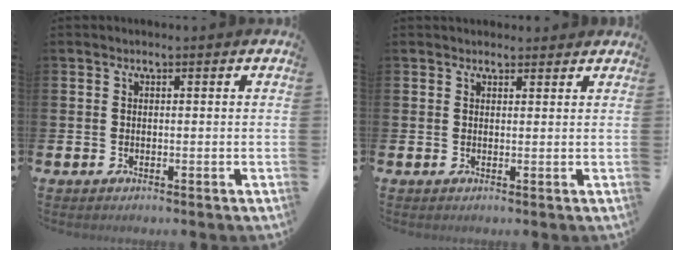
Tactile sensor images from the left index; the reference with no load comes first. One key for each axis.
{"total": 1.6, "fx": 1.4, "fy": 0.7, "fz": 0.0, "tx": 0.018, "ty": -0.003, "tz": 0.023}